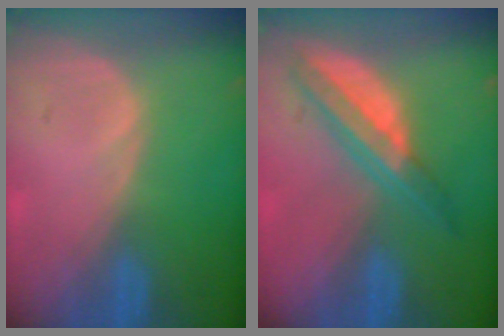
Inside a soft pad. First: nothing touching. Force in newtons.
{"total": 6.5, "press": 5.7, "slide": 3.1}